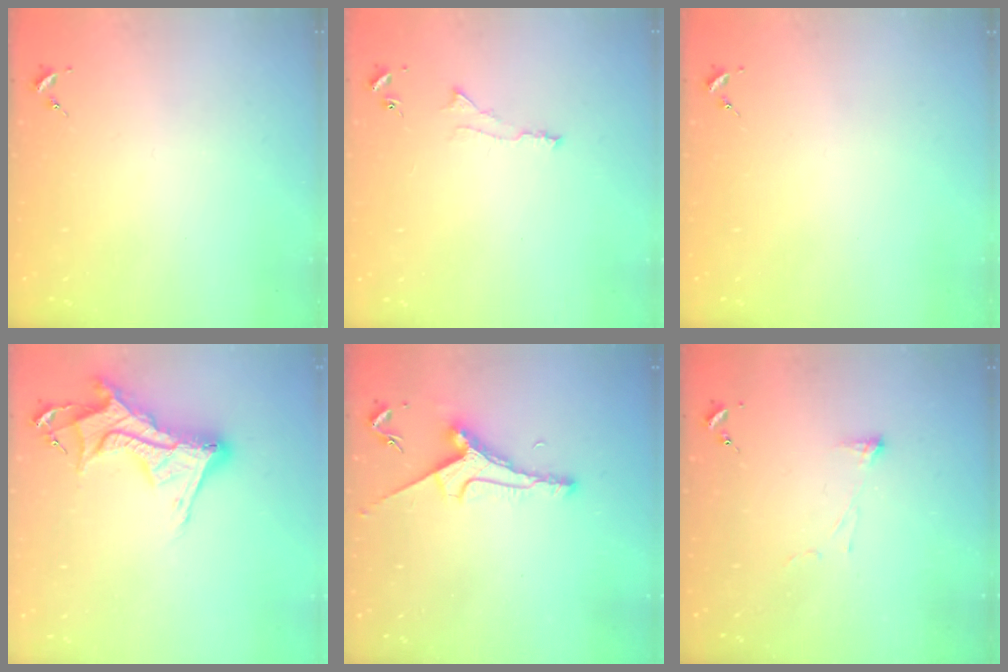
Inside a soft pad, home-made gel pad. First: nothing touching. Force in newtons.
{"total": 3.2, "press": 3.2, "slide": 0.3}
{"total": 0.0}
{"total": 15.8, "press": 15.7, "slide": 1.5}
{"total": 8.1, "press": 8.1, "slide": 0.7}
{"total": 3.7, "press": 3.6, "slide": 0.6}